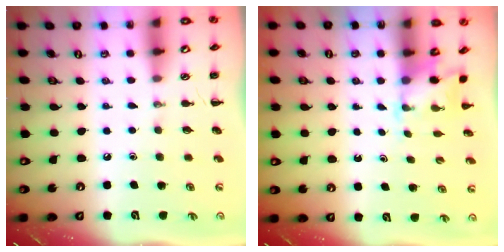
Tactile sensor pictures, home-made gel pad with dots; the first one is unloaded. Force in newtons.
{"total": 1.7, "press": 1.6, "slide": 0.5}